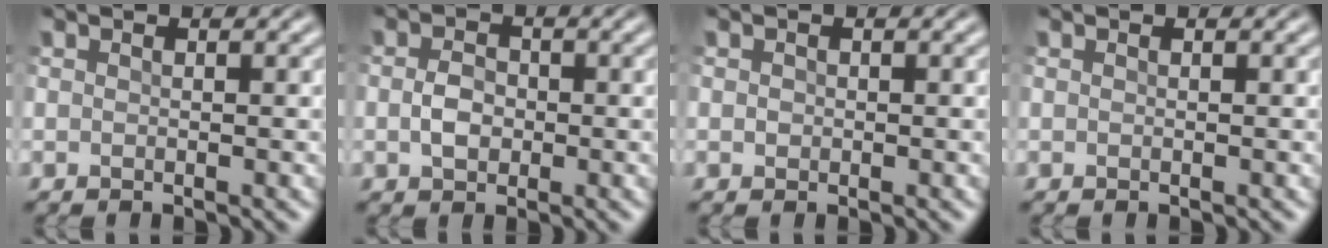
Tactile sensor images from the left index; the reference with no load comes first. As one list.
[{"total": 2.5, "force": [-0.3, 1.8, 1.6], "torque": [-0.034, 0.001, -0.010]}, {"total": 0.6, "force": [0.0, 0.6, 0.2], "torque": [-0.003, -0.002, -0.002]}, {"total": 0.0}]